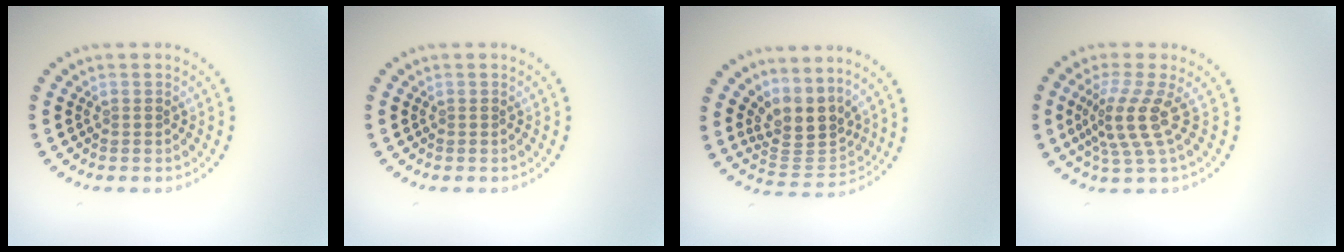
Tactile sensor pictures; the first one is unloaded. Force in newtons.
{"total": 0.0}
{"total": 3.9, "press": 3.0, "slide": 2.4}
{"total": 3.8, "press": 2.9, "slide": 2.6}